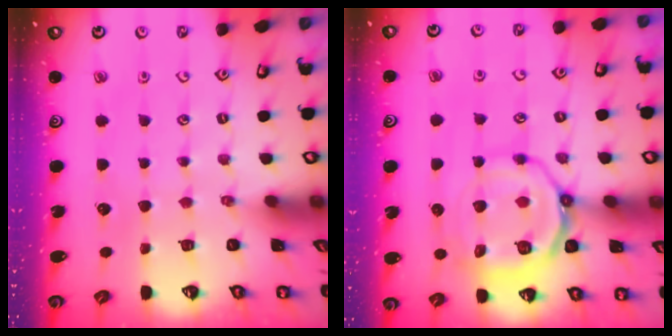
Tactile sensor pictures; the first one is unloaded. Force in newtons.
{"total": 11.7, "press": 11.6, "slide": 1.5}